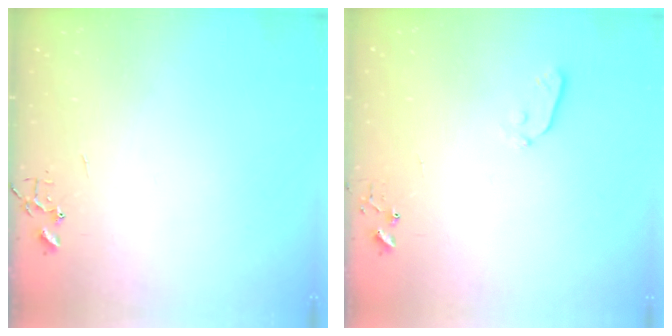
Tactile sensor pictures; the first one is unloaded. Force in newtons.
{"total": 3.9, "press": 3.8, "slide": 0.8}